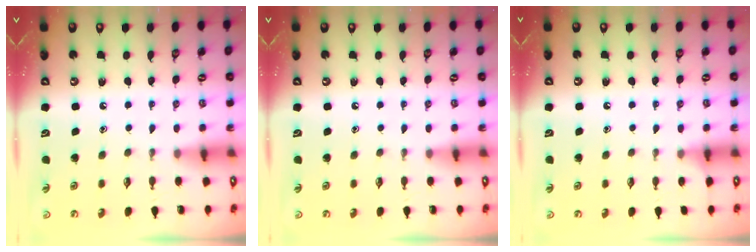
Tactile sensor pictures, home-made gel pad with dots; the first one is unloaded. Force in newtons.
{"total": 0.0}
{"total": 4.4, "press": 4.4, "slide": 0.6}